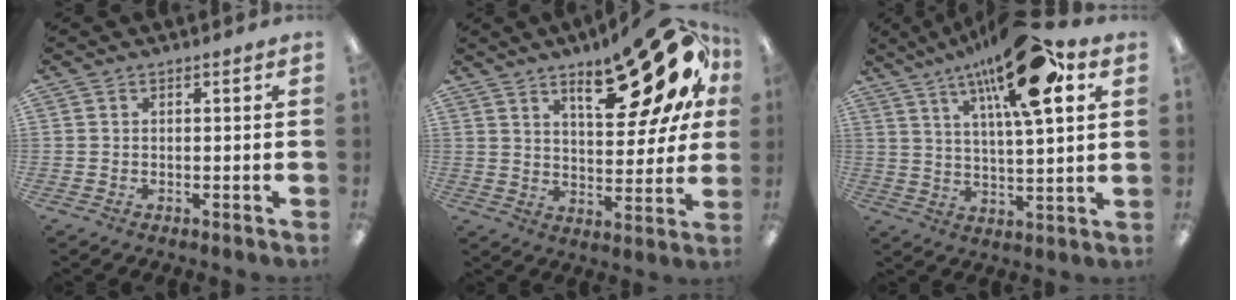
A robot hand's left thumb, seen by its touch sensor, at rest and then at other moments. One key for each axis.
{"total": 23.1, "fx": 14.3, "fy": 8.0, "fz": 16.3, "tx": -0.214, "ty": -0.093, "tz": 0.226}
{"total": 20.7, "fx": 11.4, "fy": 6.2, "fz": 16.2, "tx": -0.250, "ty": -0.046, "tz": 0.176}